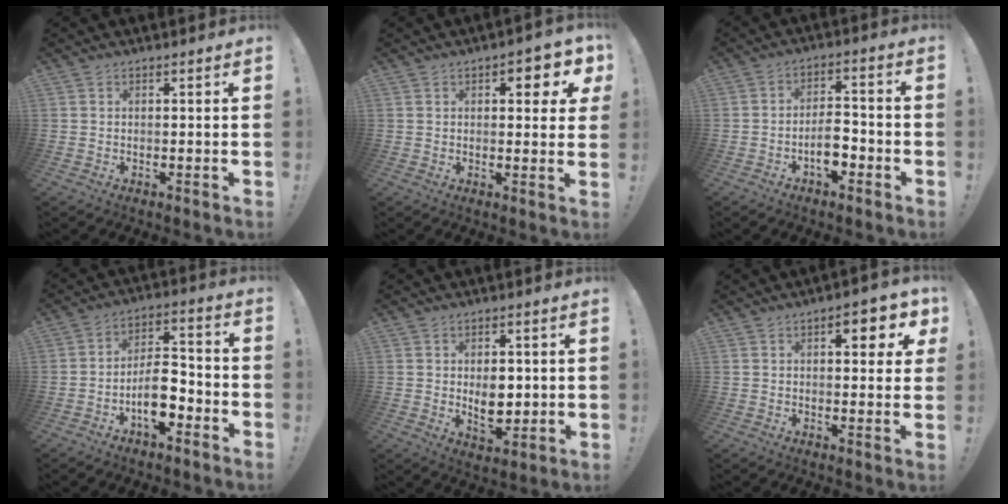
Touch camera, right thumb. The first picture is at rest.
{"total": 5.3, "force": [2.0, 2.4, 4.2], "torque": [-0.035, -0.011, 0.027]}
{"total": 7.5, "force": [-3.5, 3.7, 5.5], "torque": [-0.099, 0.016, -0.062]}
{"total": 11.1, "force": [-5.3, 5.5, 8.0], "torque": [-0.141, 0.035, -0.092]}
{"total": 7.3, "force": [0.4, 5.2, 5.1], "torque": [-0.071, 0.002, 0.010]}
{"total": 6.9, "force": [2.9, 2.6, 5.7], "torque": [-0.056, -0.012, 0.039]}